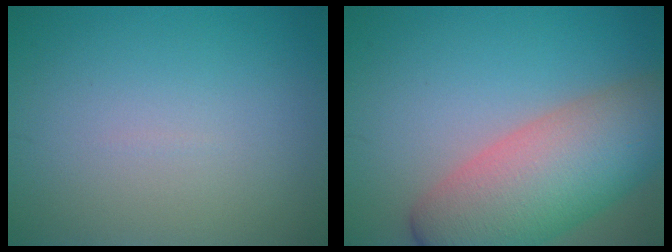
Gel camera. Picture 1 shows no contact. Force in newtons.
{"total": 10.3, "press": 10.2, "slide": 0.9}